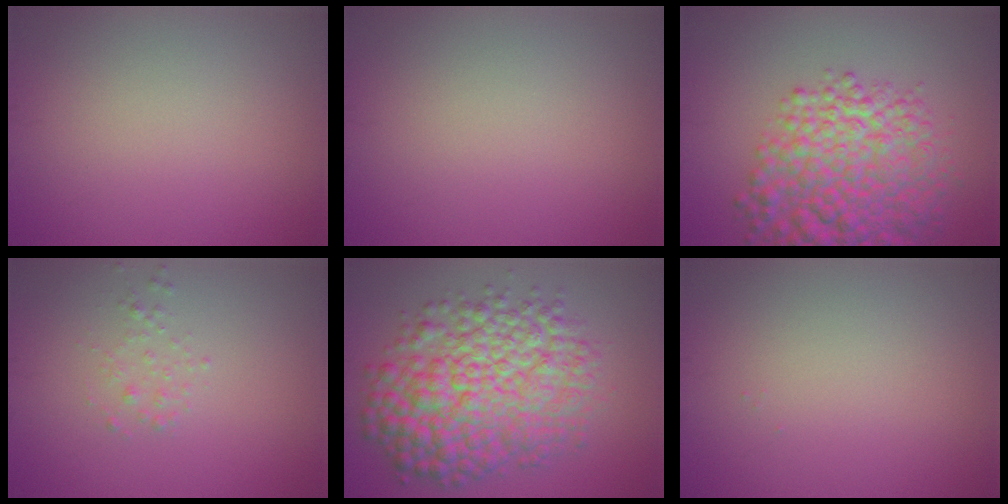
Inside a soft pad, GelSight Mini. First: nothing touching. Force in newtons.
{"total": 0.0}
{"total": 9.4, "press": 9.4, "slide": 0.4}
{"total": 0.9, "press": 0.9, "slide": 0.0}
{"total": 10.4, "press": 10.4, "slide": 0.1}
{"total": 0.0}